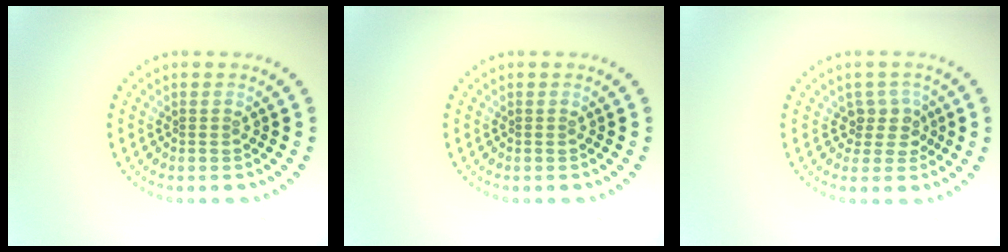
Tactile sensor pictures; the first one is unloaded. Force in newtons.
{"total": 0.0}
{"total": 2.4, "press": 1.9, "slide": 1.4}